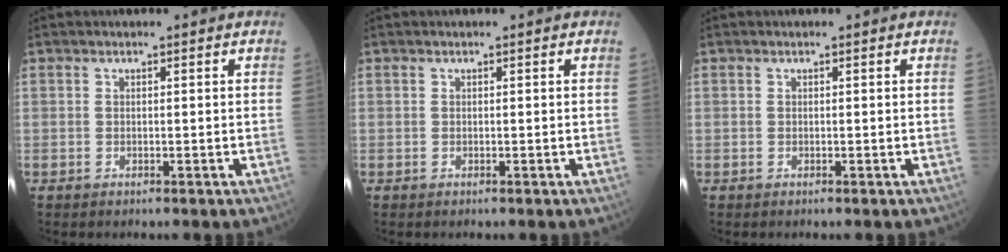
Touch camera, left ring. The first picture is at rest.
{"total": 0.0}
{"total": 0.0}